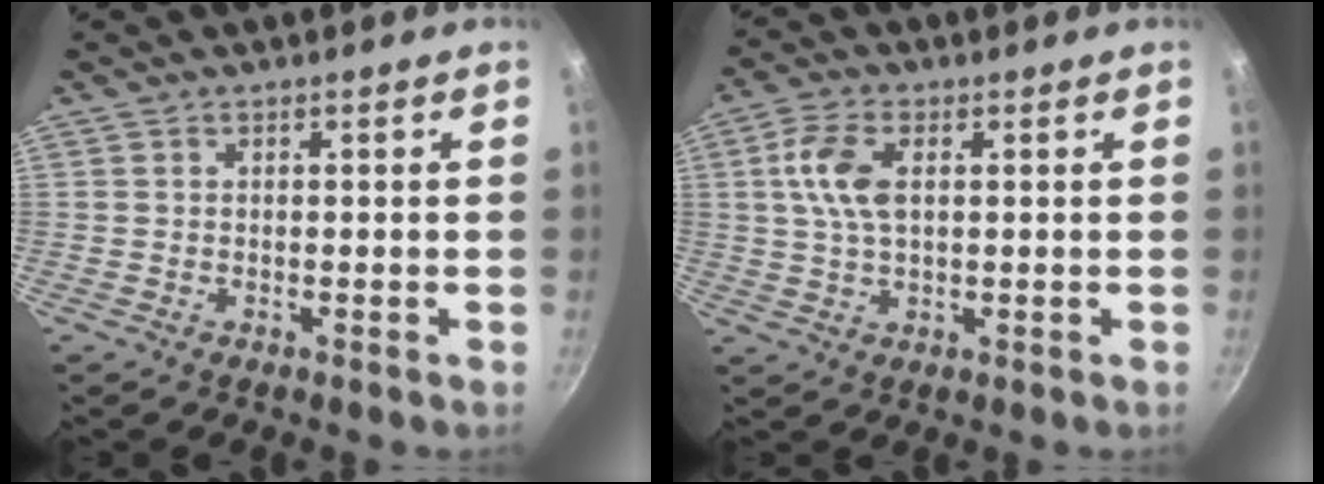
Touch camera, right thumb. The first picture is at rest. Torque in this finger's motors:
{"motor_torque": [1.44, 1.24, 1.02, -0.29, 0.08]}